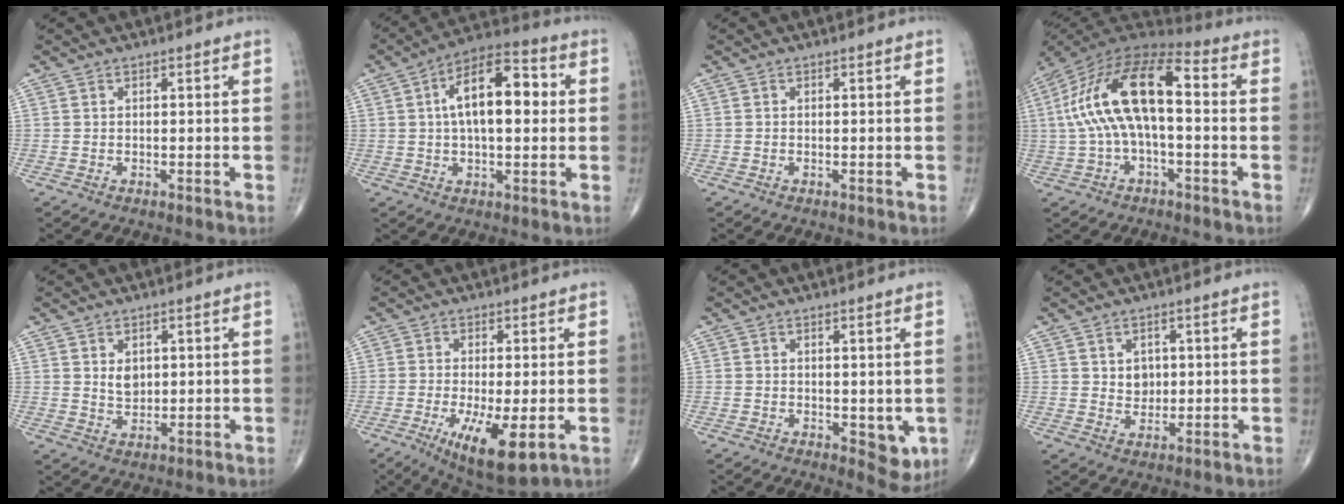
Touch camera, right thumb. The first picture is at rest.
{"total": 14.7, "force": [2.2, 7.1, 12.7], "torque": [-0.192, 0.027, 0.027]}
{"total": 0.0}
{"total": 18.7, "force": [1.0, 8.3, 16.7], "torque": [-0.320, 0.050, 0.007]}
{"total": 3.5, "force": [1.1, 2.4, 2.2], "torque": [-0.025, -0.011, 0.023]}
{"total": 11.2, "force": [-3.6, 3.3, 10.1], "torque": [-0.173, -0.023, -0.049]}
{"total": 4.7, "force": [-0.6, 2.5, 4.0], "torque": [-0.025, -0.009, -0.002]}
{"total": 3.5, "force": [0.8, 2.9, 1.9], "torque": [-0.010, -0.006, 0.017]}